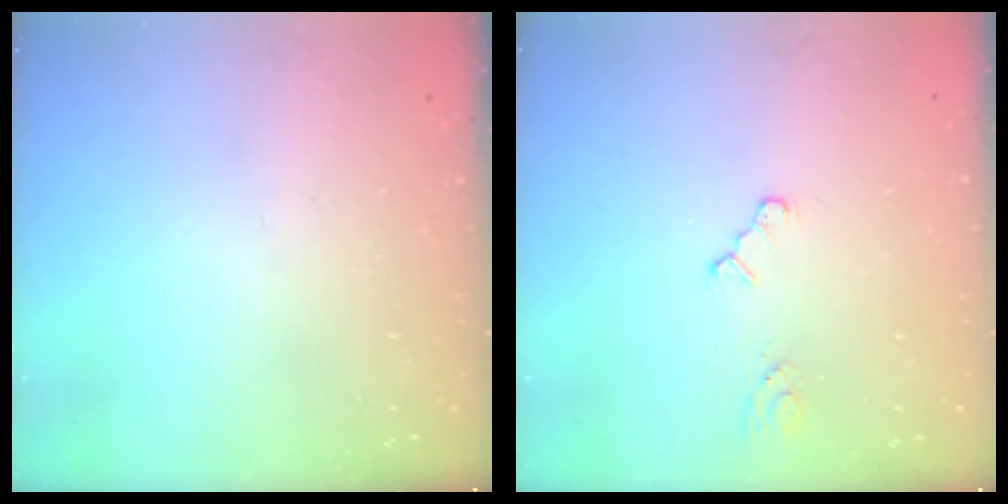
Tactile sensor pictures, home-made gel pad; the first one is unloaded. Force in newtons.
{"total": 2.3, "press": 2.3, "slide": 0.3}